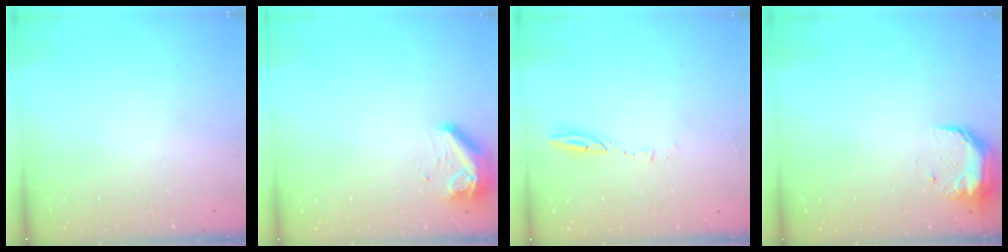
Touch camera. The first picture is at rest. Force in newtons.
{"total": 8.3, "press": 8.3, "slide": 0.9}
{"total": 4.5, "press": 4.4, "slide": 0.5}
{"total": 11.2, "press": 9.8, "slide": 5.5}